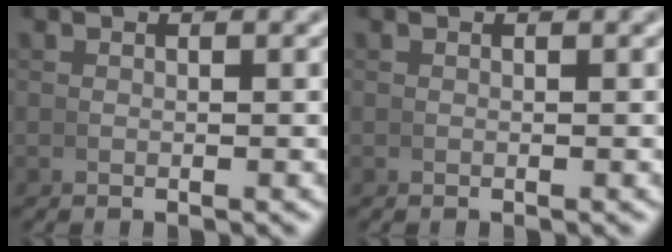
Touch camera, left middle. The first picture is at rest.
{"total": 0.0}